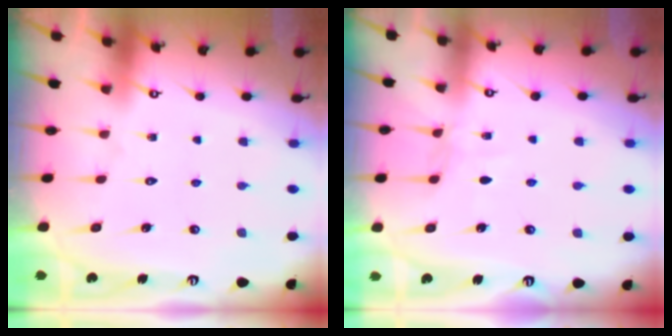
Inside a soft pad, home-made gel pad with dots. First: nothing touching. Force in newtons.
{"total": 3.8, "press": 3.8, "slide": 0.5}